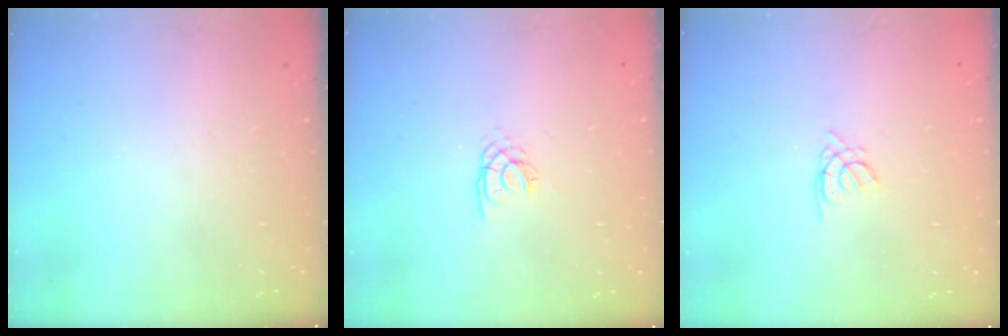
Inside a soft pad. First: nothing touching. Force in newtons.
{"total": 2.0, "press": 1.9, "slide": 0.4}
{"total": 0.5, "press": 0.4, "slide": 0.3}